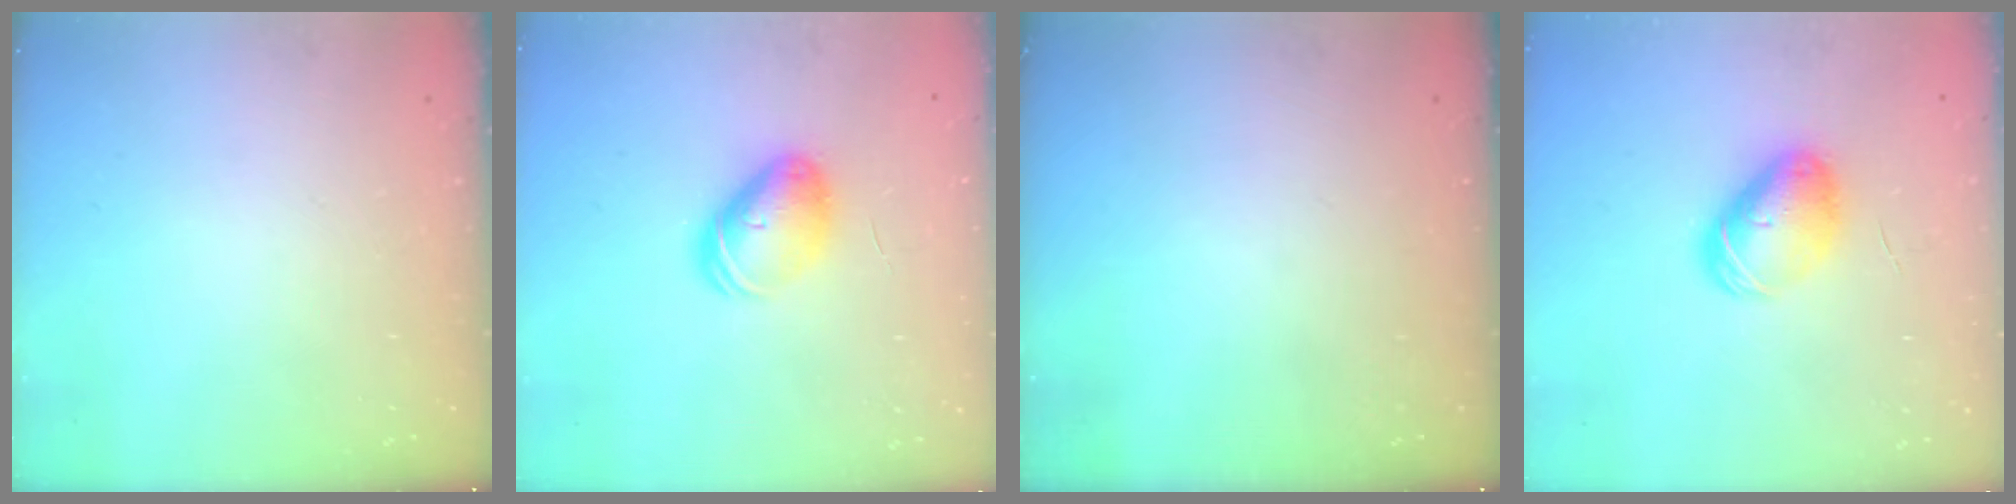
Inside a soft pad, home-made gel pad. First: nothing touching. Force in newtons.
{"total": 8.5, "press": 8.5, "slide": 1.0}
{"total": 0.0}
{"total": 9.1, "press": 9.0, "slide": 1.5}